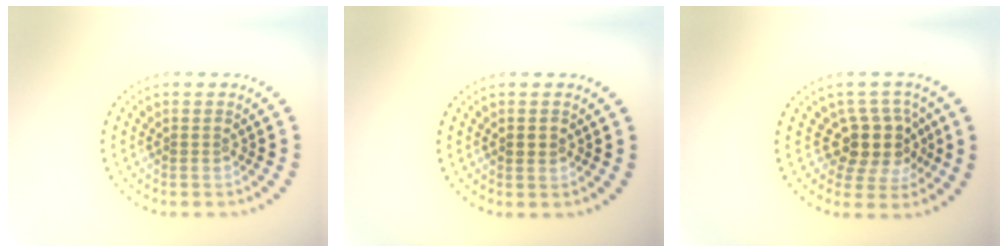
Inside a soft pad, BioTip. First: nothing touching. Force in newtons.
{"total": 1.5, "press": 1.5, "slide": 0.1}
{"total": 4.1, "press": 3.4, "slide": 2.2}